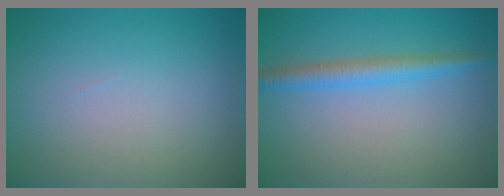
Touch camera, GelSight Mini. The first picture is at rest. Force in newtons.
{"total": 2.6, "press": 2.6, "slide": 0.1}